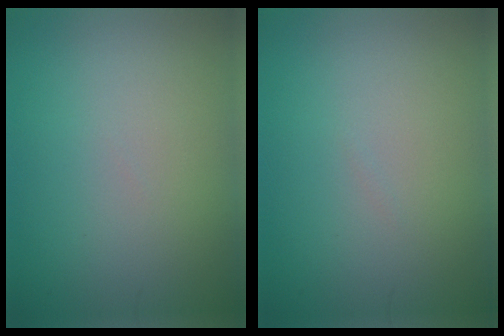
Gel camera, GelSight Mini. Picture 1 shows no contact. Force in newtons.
{"total": 0.0}